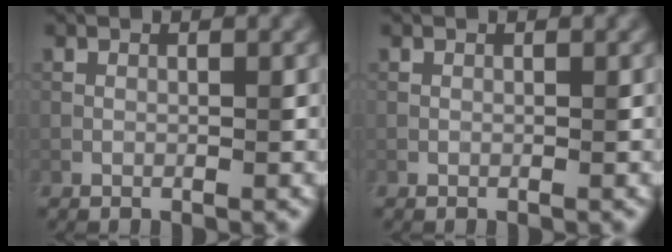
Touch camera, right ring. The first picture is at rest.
{"total": 0.0}